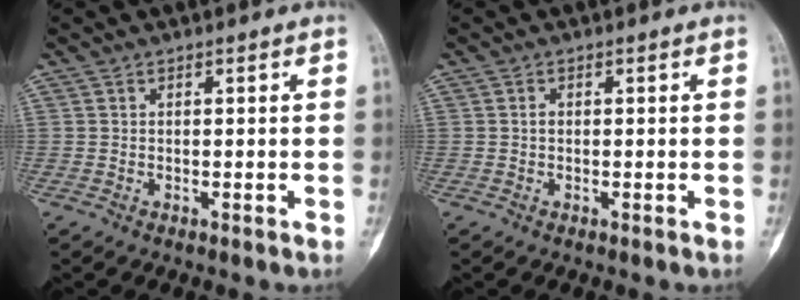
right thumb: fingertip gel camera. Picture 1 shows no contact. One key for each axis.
{"total": 0.8, "fx": 0.0, "fy": 0.6, "fz": 0.5, "tx": -0.003, "ty": 0.002, "tz": -0.002}